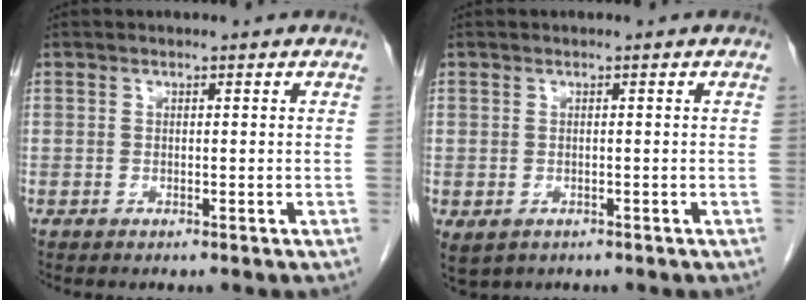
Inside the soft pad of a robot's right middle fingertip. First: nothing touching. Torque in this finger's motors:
{"motor_torque": [0.49, -0.24, 0.23, 0.04]}